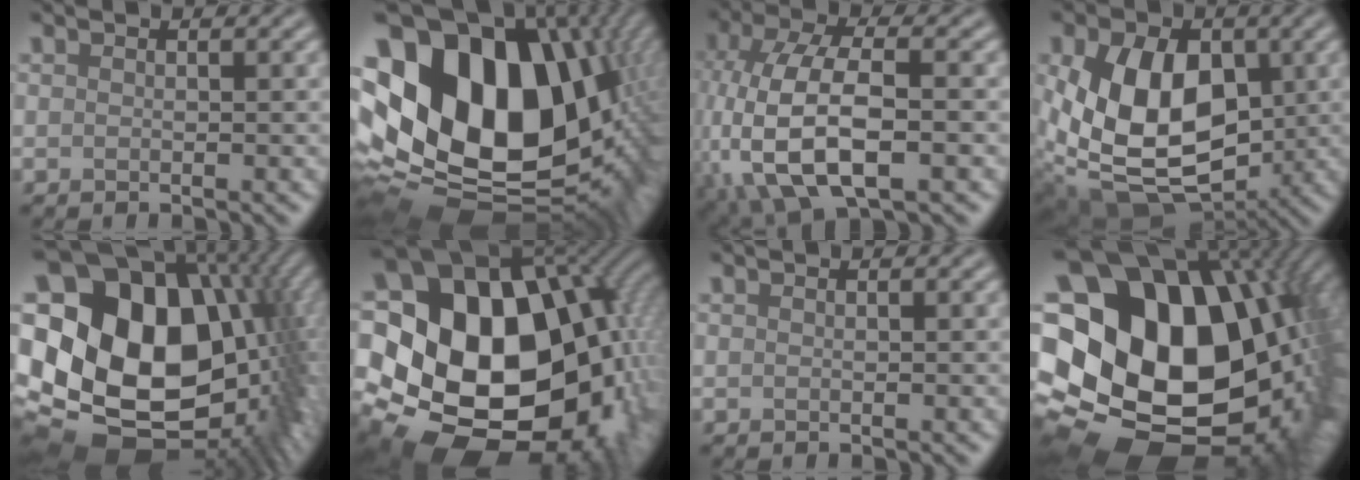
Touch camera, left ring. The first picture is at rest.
{"total": 21.7, "force": [4.0, 15.2, 15.0], "torque": [-0.286, -0.012, 0.108]}
{"total": 11.8, "force": [-3.1, 5.6, 10.0], "torque": [-0.218, -0.009, -0.056]}
{"total": 12.4, "force": [0.0, 8.3, 9.2], "torque": [-0.186, -0.021, 0.003]}
{"total": 20.9, "force": [1.1, 14.4, 15.0], "torque": [-0.242, -0.013, 0.061]}
{"total": 22.2, "force": [-0.7, 16.7, 14.7], "torque": [-0.265, -0.016, 0.000]}
{"total": 0.0}
{"total": 23.0, "force": [-0.2, 16.8, 15.6], "torque": [-0.264, -0.035, -0.010]}